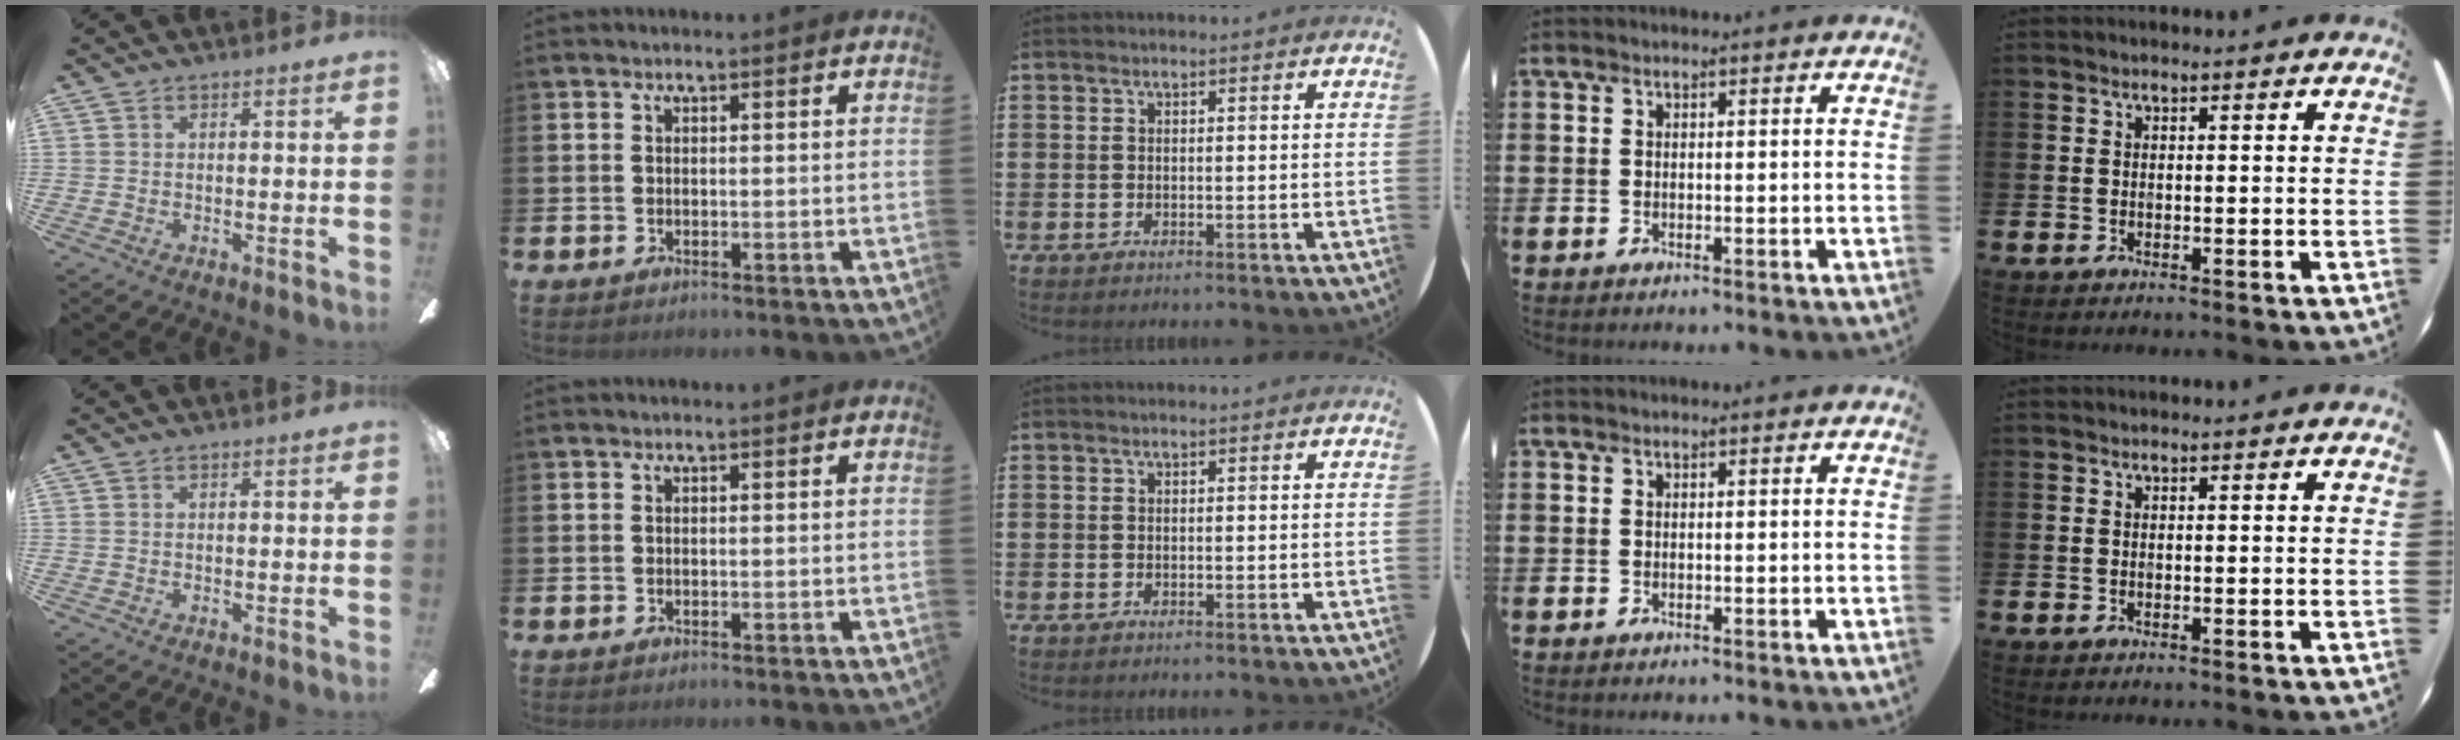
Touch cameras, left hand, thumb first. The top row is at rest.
{}